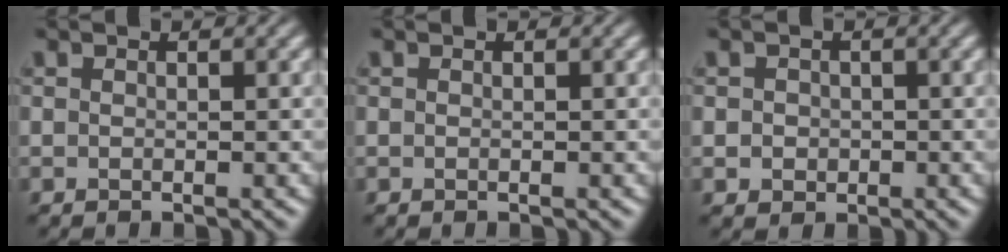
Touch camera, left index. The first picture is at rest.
{"total": 0.0}
{"total": 1.3, "force": [-0.4, 1.1, 0.3], "torque": [-0.002, -0.009, -0.007]}